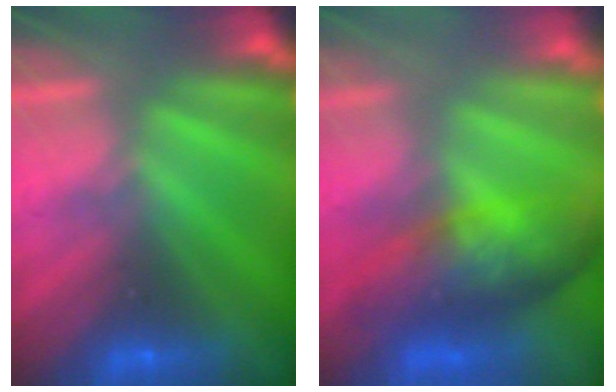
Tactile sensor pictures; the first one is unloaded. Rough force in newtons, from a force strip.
{"total": 7.6}